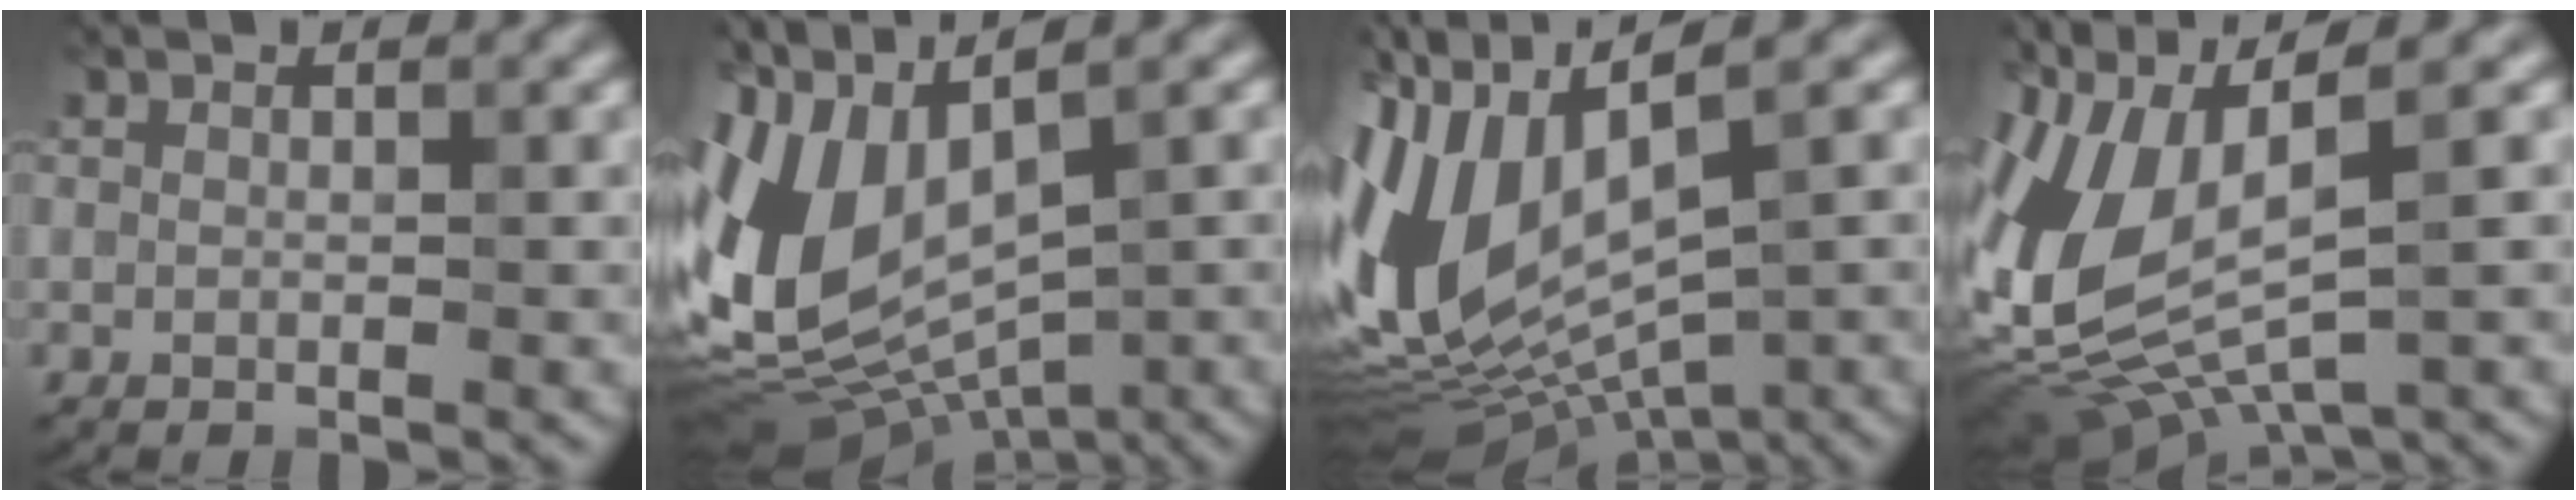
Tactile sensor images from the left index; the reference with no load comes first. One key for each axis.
{"total": 12.8, "fx": 0.3, "fy": 7.1, "fz": 10.6, "tx": -0.247, "ty": -0.001, "tz": 0.016}
{"total": 12.9, "fx": 1.3, "fy": 6.3, "fz": 11.1, "tx": -0.257, "ty": -0.003, "tz": 0.044}
{"total": 12.7, "fx": 0.8, "fy": 6.2, "fz": 11.1, "tx": -0.259, "ty": -0.005, "tz": 0.021}